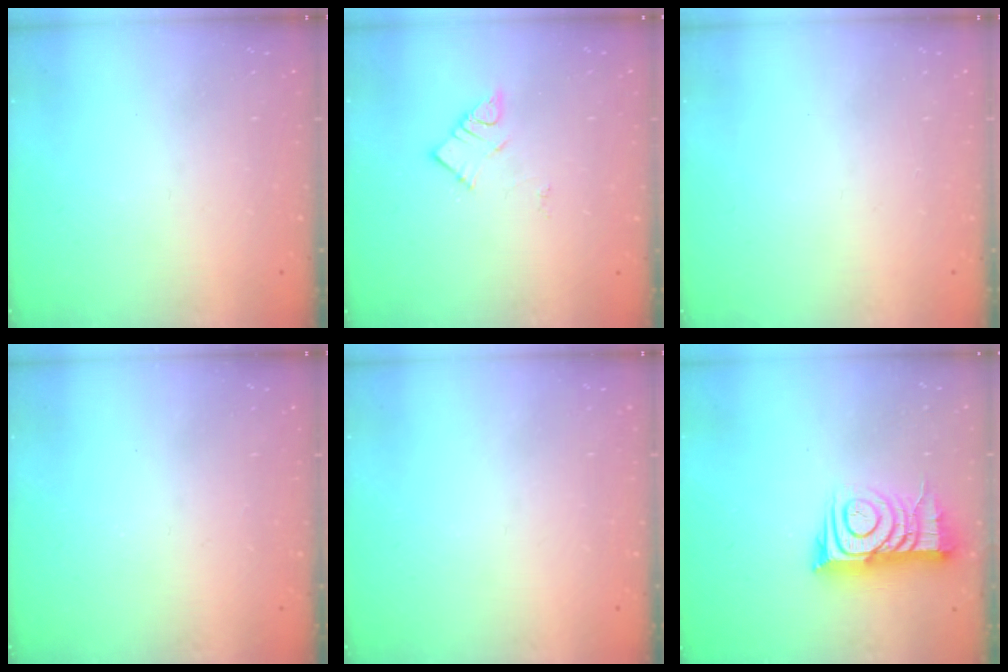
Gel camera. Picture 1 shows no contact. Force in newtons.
{"total": 5.3, "press": 5.3, "slide": 0.2}
{"total": 1.6, "press": 1.6, "slide": 0.1}
{"total": 3.8, "press": 3.8, "slide": 0.4}
{"total": 0.0}
{"total": 10.9, "press": 10.8, "slide": 1.2}